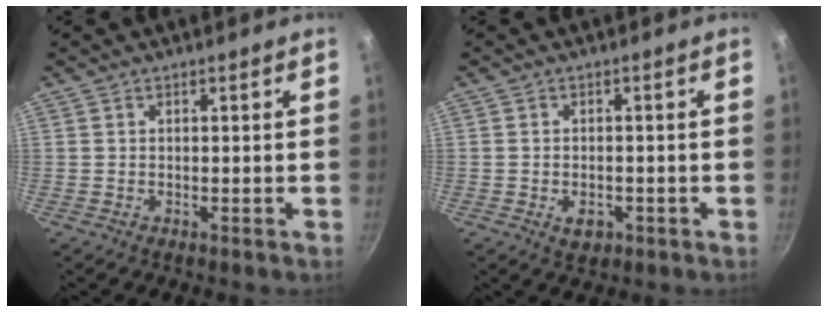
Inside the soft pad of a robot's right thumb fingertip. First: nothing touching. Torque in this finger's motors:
{"motor_torque": [-0.09, -0.09, -0.25, 0.18, -0.03]}